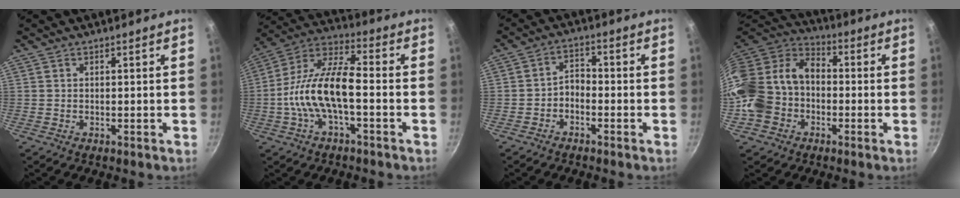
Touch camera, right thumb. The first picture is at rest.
{"total": 16.8, "force": [-2.8, 7.0, 15.0], "torque": [-0.276, 0.044, -0.070]}
{"total": 3.5, "force": [-1.8, 2.3, 2.0], "torque": [-0.023, 0.029, -0.036]}
{"total": 19.3, "force": [-4.1, 15.1, 11.3], "torque": [-0.213, 0.066, -0.091]}